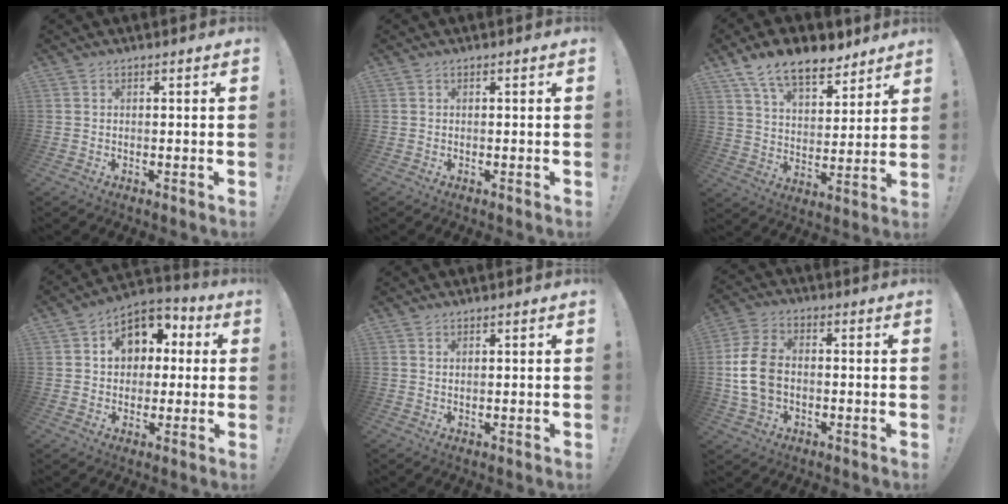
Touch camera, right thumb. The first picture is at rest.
{"total": 0.0}
{"total": 14.4, "force": [10.5, 6.7, 7.1], "torque": [-0.121, -0.066, 0.191]}
{"total": 10.9, "force": [3.2, 8.8, 5.6], "torque": [-0.072, -0.012, 0.064]}
{"total": 1.1, "force": [0.9, 0.2, 0.5], "torque": [-0.006, -0.002, 0.017]}
{"total": 11.9, "force": [-0.7, 8.5, 8.2], "torque": [-0.164, 0.009, -0.010]}